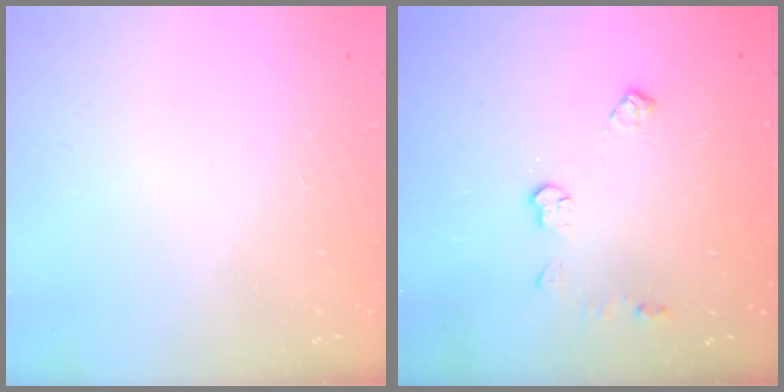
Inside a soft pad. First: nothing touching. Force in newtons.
{"total": 6.4, "press": 6.4, "slide": 0.2}